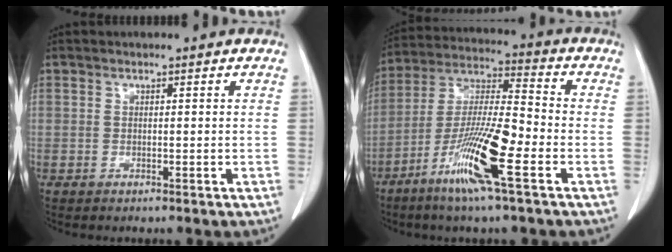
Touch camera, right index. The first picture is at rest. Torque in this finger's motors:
{"motor_torque": [1.99, -0.13, 0.37, 0.20]}